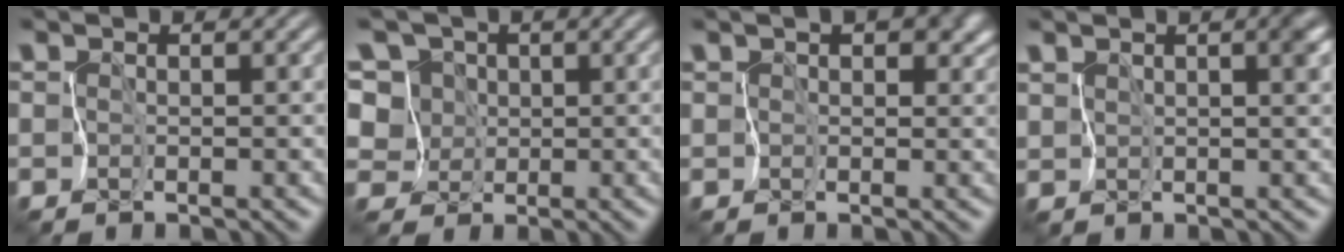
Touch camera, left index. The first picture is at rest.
{"total": 9.1, "force": [3.7, 7.3, 4.0], "torque": [-0.083, 0.049, 0.029]}
{"total": 4.9, "force": [2.0, 3.3, 3.1], "torque": [-0.025, 0.018, 0.010]}
{"total": 3.2, "force": [1.2, 1.3, 2.7], "torque": [-0.036, 0.005, 0.021]}